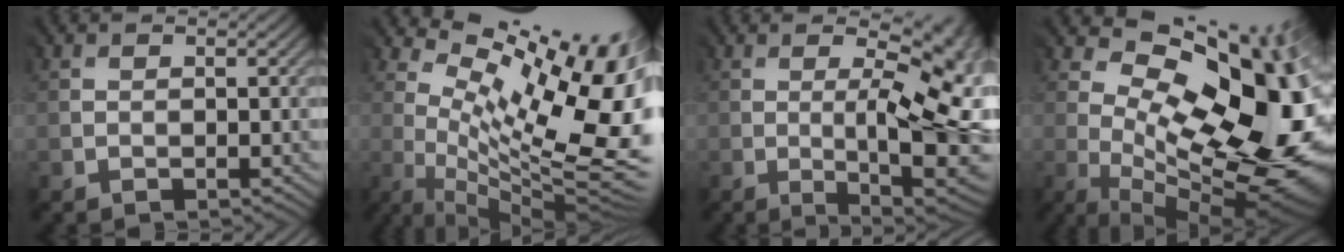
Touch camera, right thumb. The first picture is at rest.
{"total": 16.6, "force": [5.0, 6.7, 14.4], "torque": [-0.206, 0.013, 0.105]}
{"total": 14.0, "force": [-1.0, 4.3, 13.3], "torque": [-0.149, 0.012, -0.009]}
{"total": 17.4, "force": [2.2, 8.4, 15.1], "torque": [-0.195, -0.003, 0.053]}